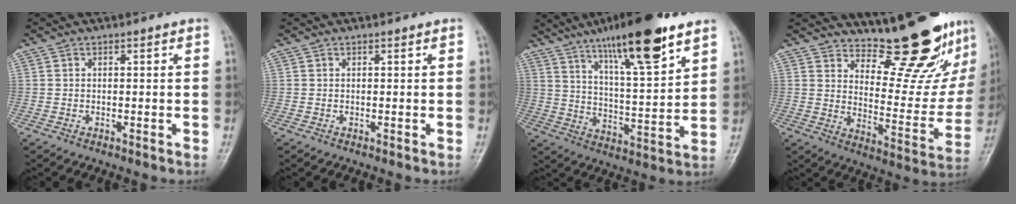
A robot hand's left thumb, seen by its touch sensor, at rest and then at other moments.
{"total": 0.0}
{"total": 18.5, "force": [11.9, 3.5, 13.7], "torque": [-0.205, -0.054, 0.200]}
{"total": 19.0, "force": [15.5, 6.0, 9.3], "torque": [-0.080, -0.128, 0.212]}